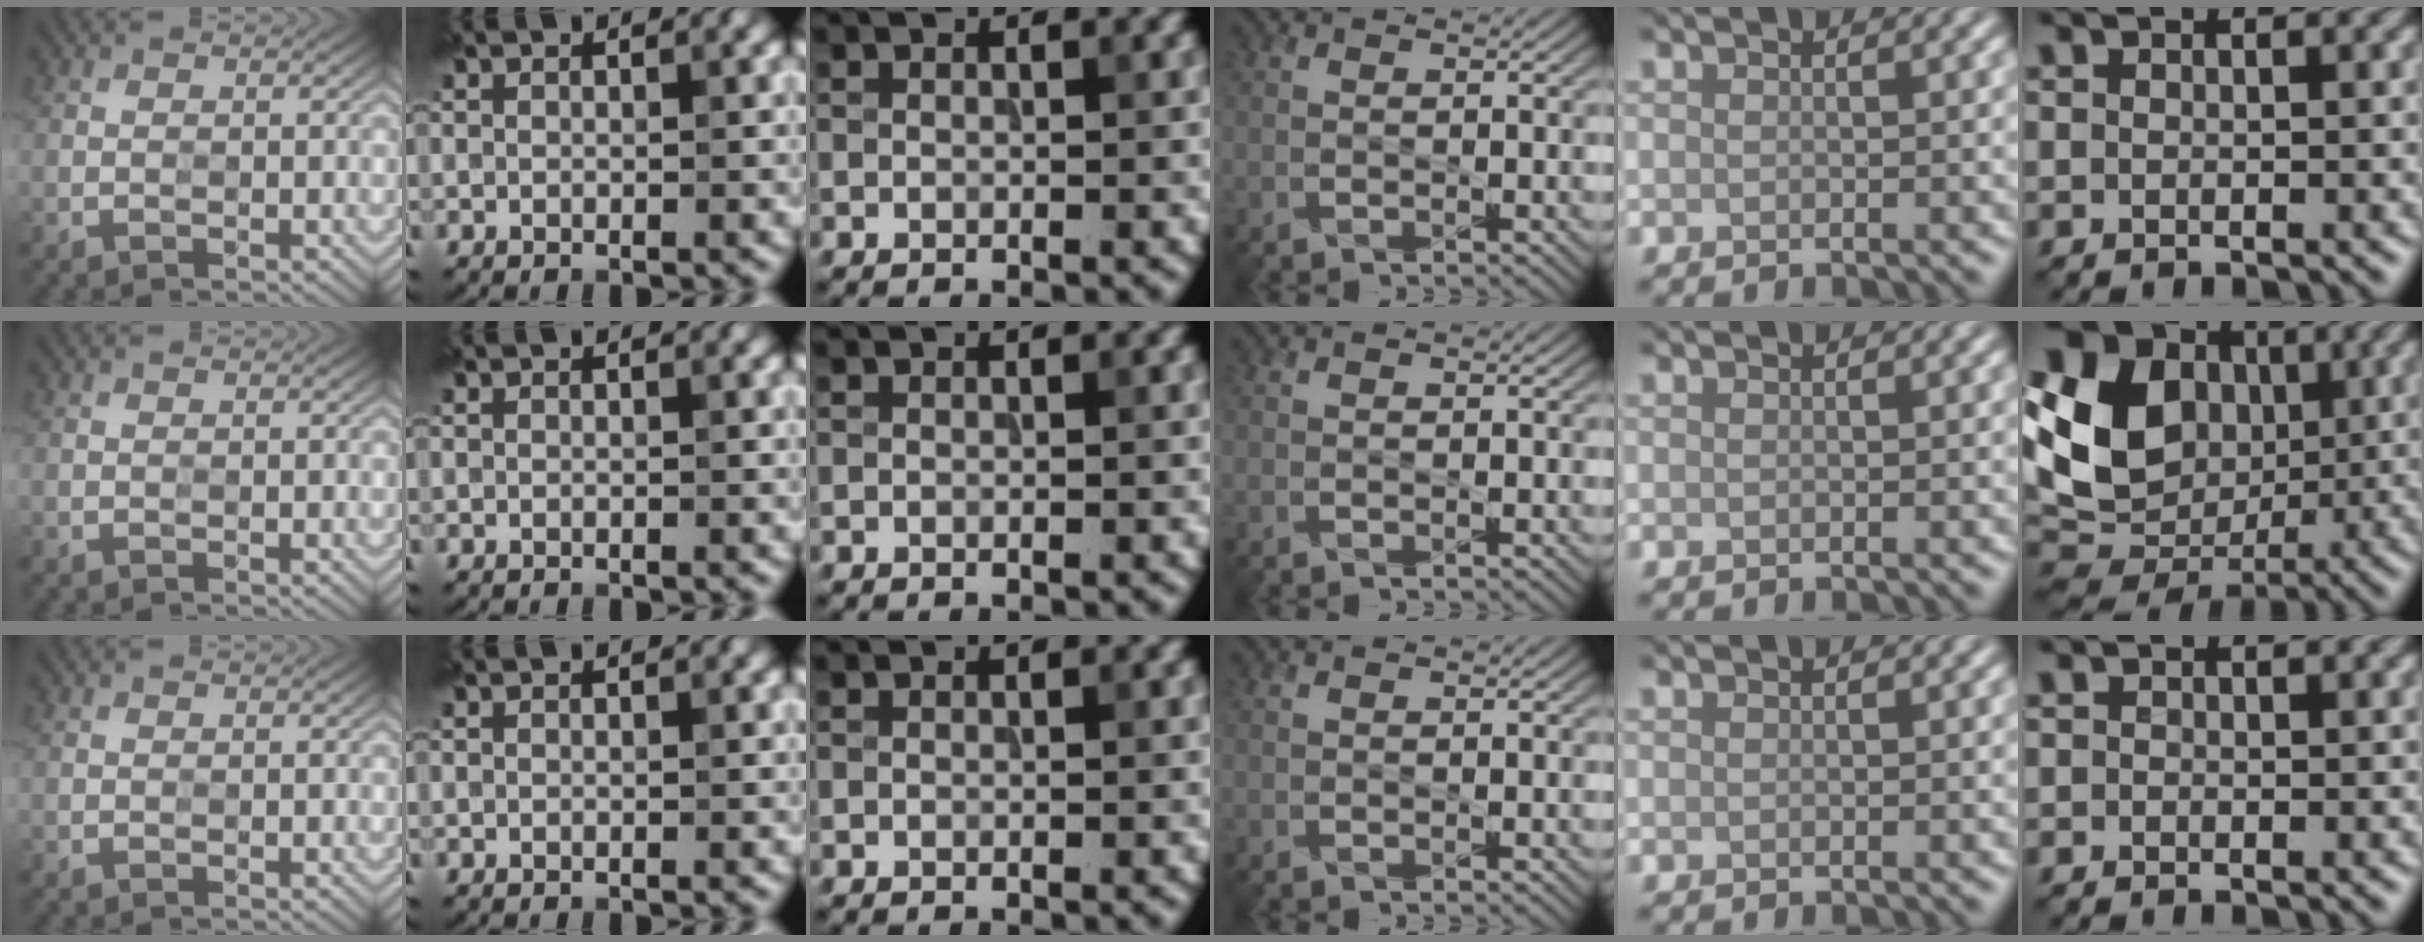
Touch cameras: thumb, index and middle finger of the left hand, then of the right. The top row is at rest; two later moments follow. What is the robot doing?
{"motion": "press", "object": "sticky note"}